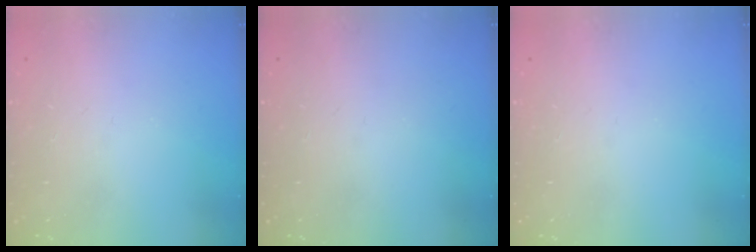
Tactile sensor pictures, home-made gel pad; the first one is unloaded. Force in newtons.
{"total": 0.0}
{"total": 0.0}